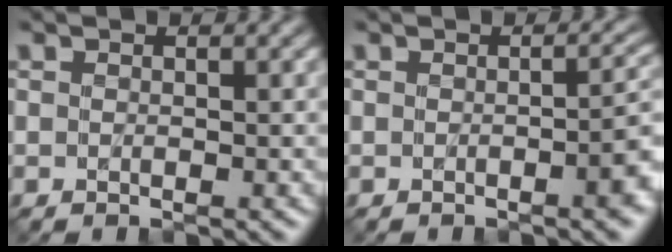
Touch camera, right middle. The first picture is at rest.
{"total": 3.5, "force": [-0.9, 1.1, 3.2], "torque": [-0.030, 0.005, -0.009]}